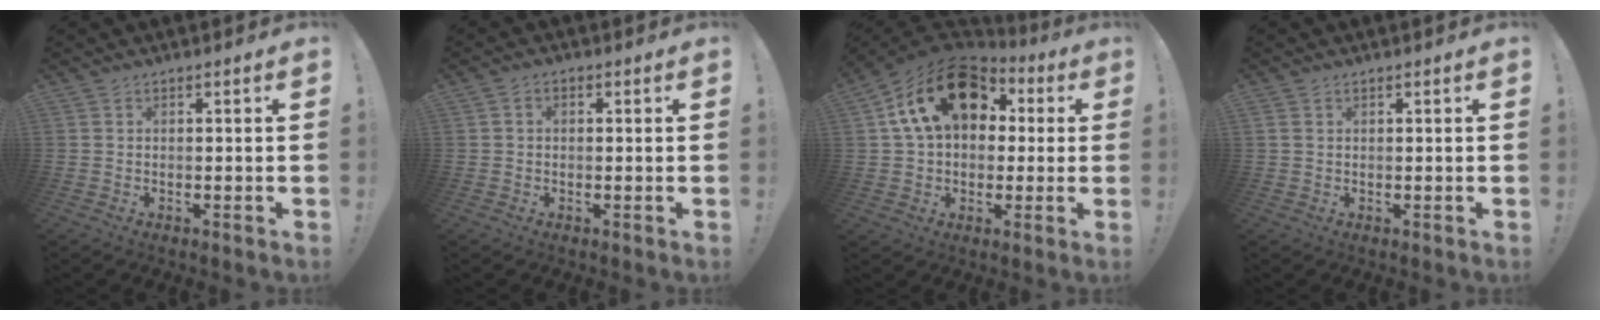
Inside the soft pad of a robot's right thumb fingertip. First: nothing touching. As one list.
[{"total": 1.8, "force": [-0.2, 1.4, 1.1], "torque": [-0.017, 0.004, -0.005]}, {"total": 21.3, "force": [7.0, 14.2, 14.3], "torque": [-0.239, -0.008, 0.127]}, {"total": 1.3, "force": [0.6, 0.8, 0.7], "torque": [-0.015, 0.002, 0.012]}]